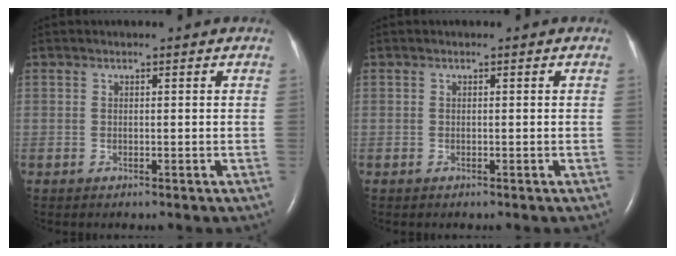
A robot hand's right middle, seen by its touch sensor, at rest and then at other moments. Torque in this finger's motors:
{"motor_torque": [-0.10, -0.13, -0.02, -0.01]}